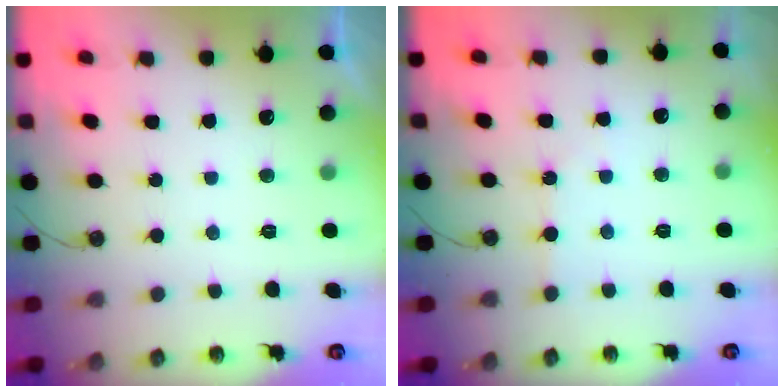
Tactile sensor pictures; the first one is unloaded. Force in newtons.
{"total": 1.9, "press": 1.8, "slide": 0.3}